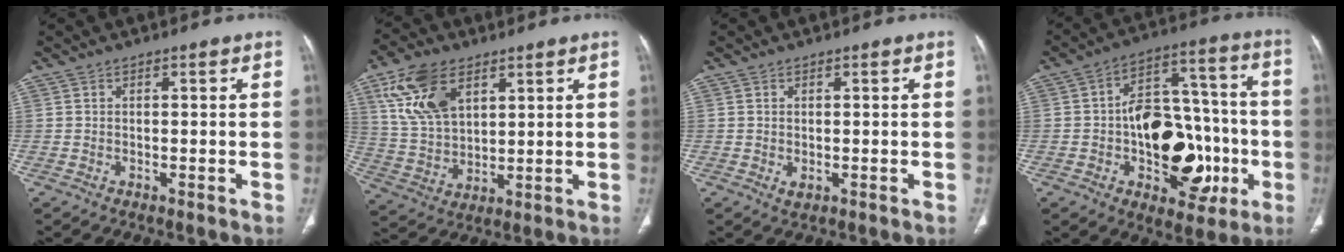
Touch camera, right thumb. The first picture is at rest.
{"total": 14.1, "force": [6.6, 8.2, 9.3], "torque": [-0.167, -0.016, 0.137]}
{"total": 1.7, "force": [-0.2, 1.1, 1.3], "torque": [-0.026, -0.004, -0.002]}
{"total": 21.3, "force": [-4.8, 13.0, 16.2], "torque": [-0.183, 0.043, -0.061]}